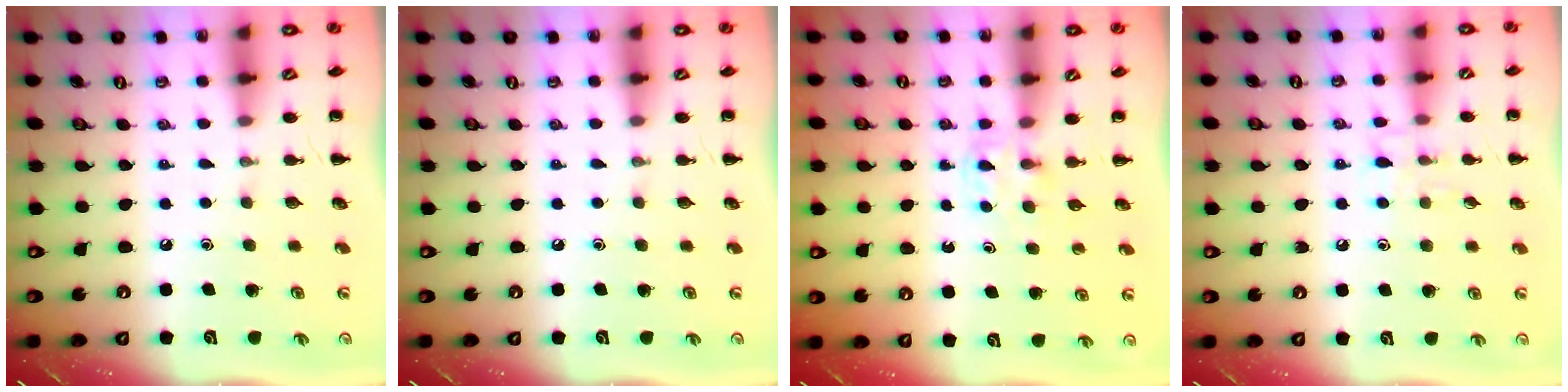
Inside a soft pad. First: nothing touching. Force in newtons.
{"total": 0.0}
{"total": 3.0, "press": 2.8, "slide": 1.0}
{"total": 7.5, "press": 7.1, "slide": 2.2}